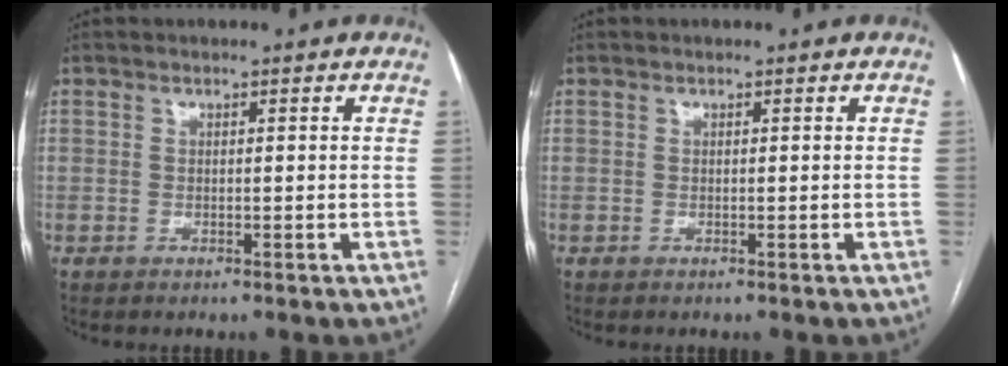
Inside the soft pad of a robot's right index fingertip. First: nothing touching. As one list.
[{"total": 0.0}]